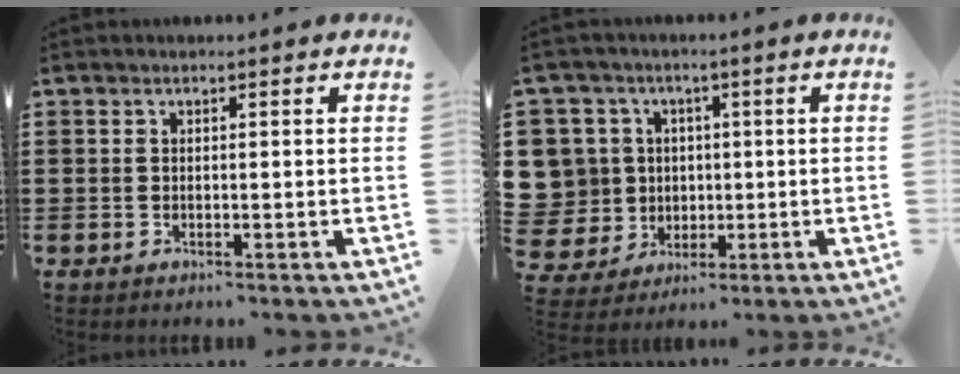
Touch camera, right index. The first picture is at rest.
{"total": 9.0, "force": [1.5, 8.7, 1.9], "torque": [-0.108, 0.004, 0.031]}